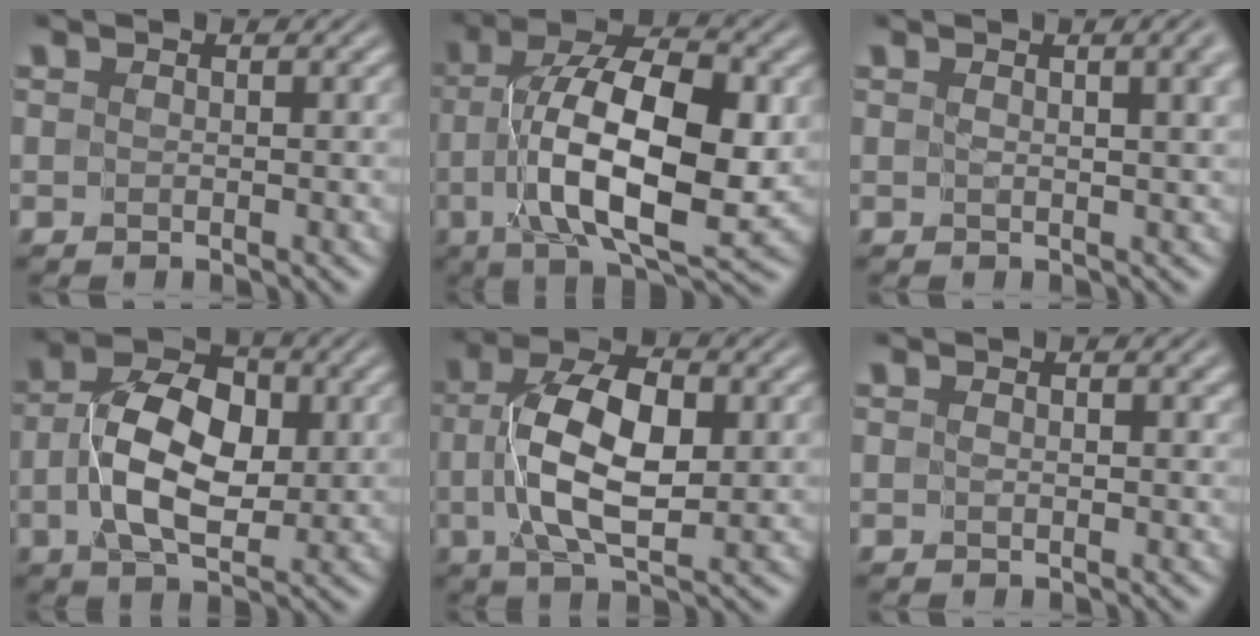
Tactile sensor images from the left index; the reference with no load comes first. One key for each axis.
{"total": 12.5, "fx": -1.0, "fy": 5.0, "fz": 11.4, "tx": -0.191, "ty": 0.005, "tz": -0.018}
{"total": 3.6, "fx": 1.2, "fy": 1.1, "fz": 3.2, "tx": -0.018, "ty": 0.010, "tz": 0.007}
{"total": 7.6, "fx": 0.2, "fy": 4.5, "fz": 6.1, "tx": -0.112, "ty": 0.009, "tz": -0.002}
{"total": 8.3, "fx": 0.4, "fy": 3.8, "fz": 7.4, "tx": -0.136, "ty": 0.010, "tz": 0.003}
{"total": 0.0}